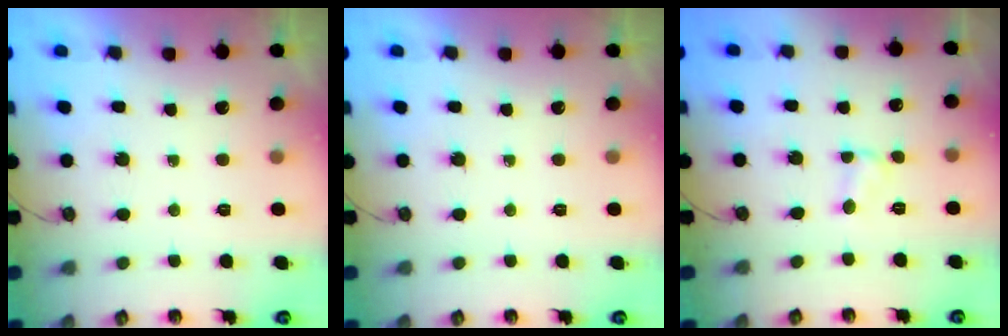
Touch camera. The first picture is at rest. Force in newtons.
{"total": 0.0}
{"total": 2.4, "press": 2.4, "slide": 0.3}